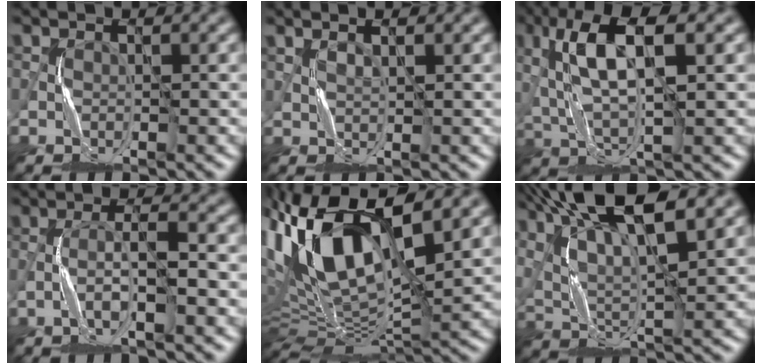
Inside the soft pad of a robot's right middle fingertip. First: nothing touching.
{"total": 1.2, "force": [1.1, 0.1, 0.3], "torque": [-0.001, -0.005, 0.017]}
{"total": 7.9, "force": [2.5, 2.6, 7.0], "torque": [-0.147, 0.012, 0.044]}
{"total": 3.1, "force": [-1.3, 0.7, 2.8], "torque": [-0.054, 0.007, -0.028]}
{"total": 14.7, "force": [4.9, 5.7, 12.6], "torque": [-0.253, 0.007, 0.093]}
{"total": 11.8, "force": [7.3, 3.1, 8.7], "torque": [-0.172, 0.013, 0.113]}